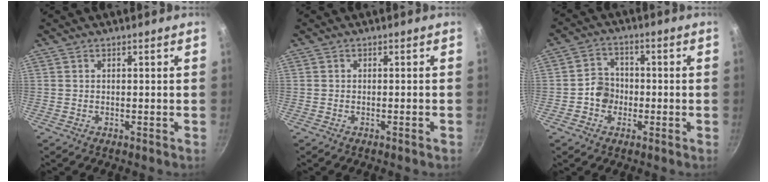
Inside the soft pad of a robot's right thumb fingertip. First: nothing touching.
{"total": 0.9, "force": [-0.6, 0.1, 0.8], "torque": [-0.017, 0.008, -0.009]}
{"total": 5.2, "force": [-1.5, 4.6, 1.9], "torque": [0.000, 0.020, -0.033]}